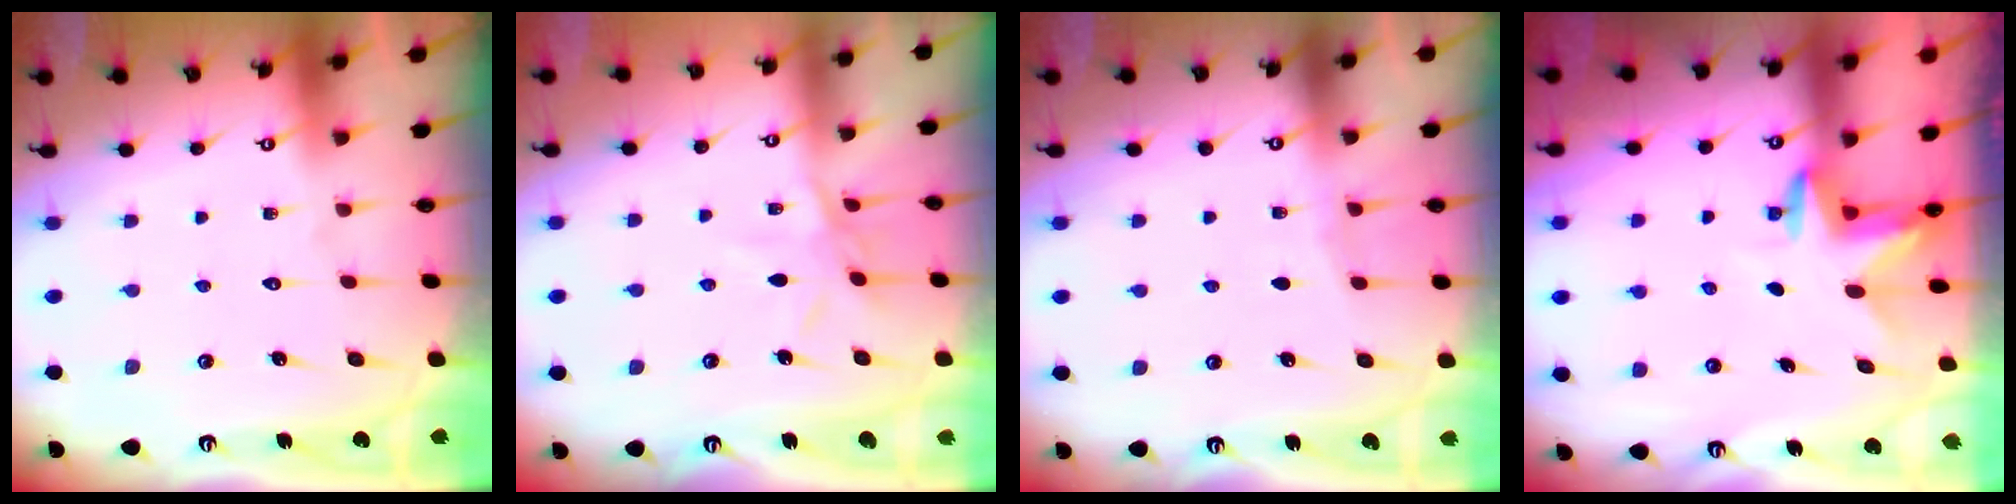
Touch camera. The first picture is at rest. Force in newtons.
{"total": 7.4, "press": 7.4, "slide": 0.6}
{"total": 3.7, "press": 3.6, "slide": 0.5}
{"total": 3.4, "press": 3.3, "slide": 0.4}